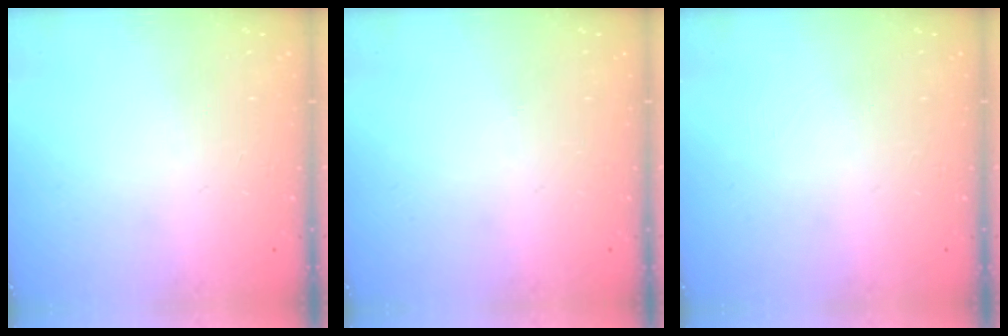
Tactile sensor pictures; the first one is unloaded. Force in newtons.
{"total": 0.0}
{"total": 0.0}